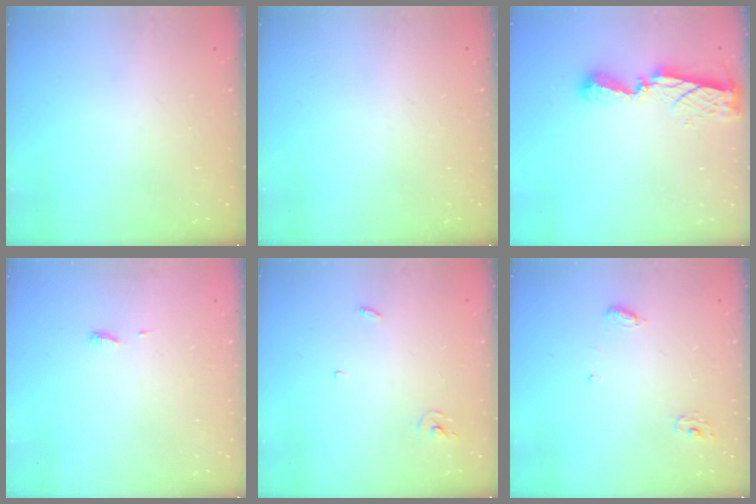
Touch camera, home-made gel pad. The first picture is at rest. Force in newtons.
{"total": 0.0}
{"total": 7.9, "press": 7.9, "slide": 0.3}
{"total": 3.9, "press": 3.9, "slide": 0.6}
{"total": 3.0, "press": 3.0, "slide": 0.2}
{"total": 4.7, "press": 4.7, "slide": 0.4}